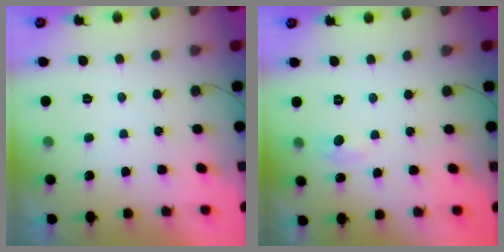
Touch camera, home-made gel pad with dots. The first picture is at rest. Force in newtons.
{"total": 3.9, "press": 3.9, "slide": 0.5}